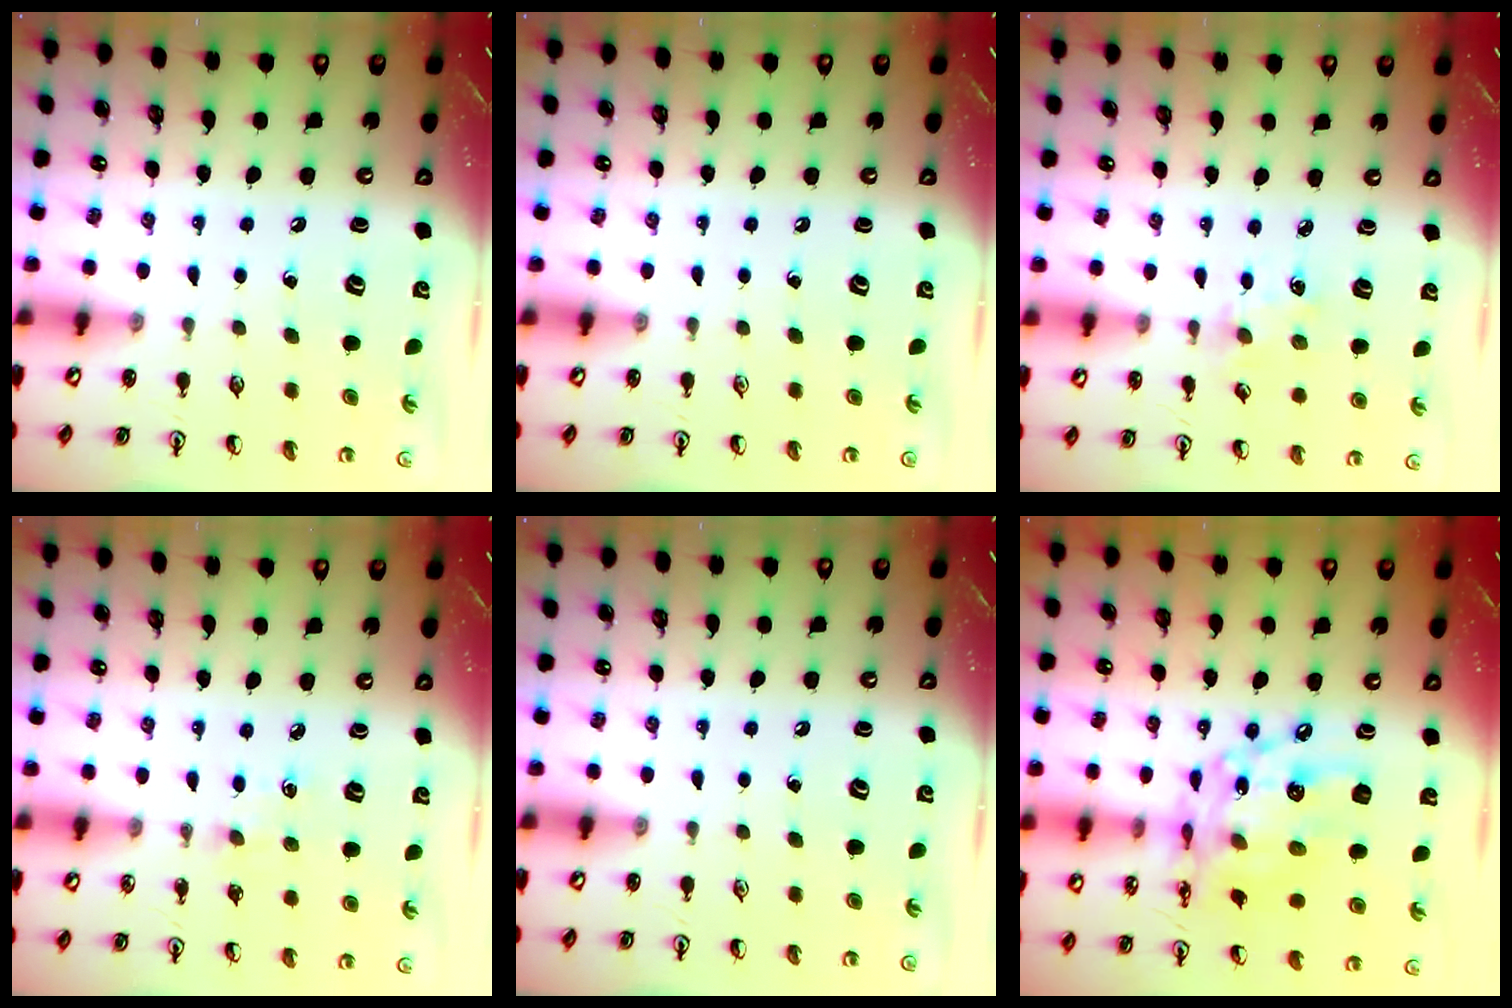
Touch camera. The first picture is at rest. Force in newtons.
{"total": 0.0}
{"total": 2.9, "press": 2.9, "slide": 0.5}
{"total": 3.2, "press": 3.2, "slide": 0.5}
{"total": 0.0}
{"total": 16.1, "press": 16.0, "slide": 1.3}